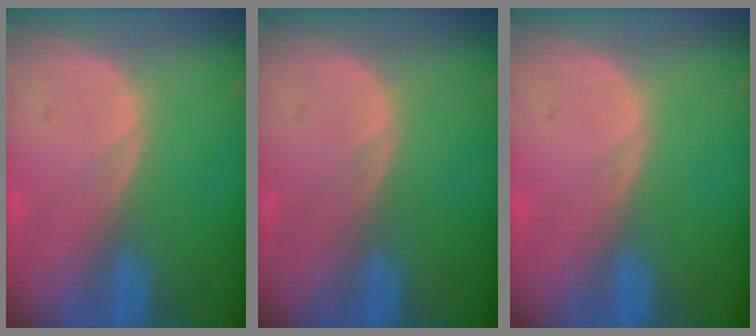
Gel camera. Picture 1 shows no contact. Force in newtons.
{"total": 0.0}
{"total": 0.0}